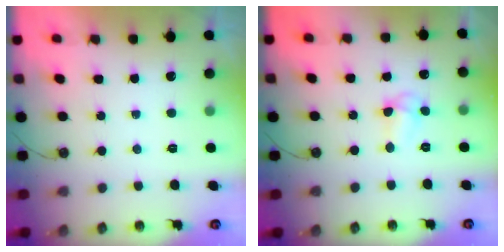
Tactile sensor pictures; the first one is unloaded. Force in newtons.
{"total": 3.9, "press": 3.9, "slide": 0.3}